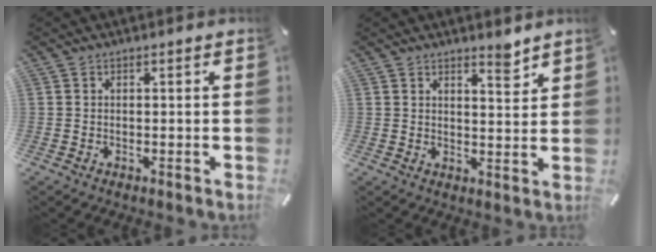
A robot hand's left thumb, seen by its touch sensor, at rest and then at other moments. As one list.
[{"total": 4.5, "force": [3.8, 1.3, 2.0], "torque": [-0.008, -0.035, 0.060]}]